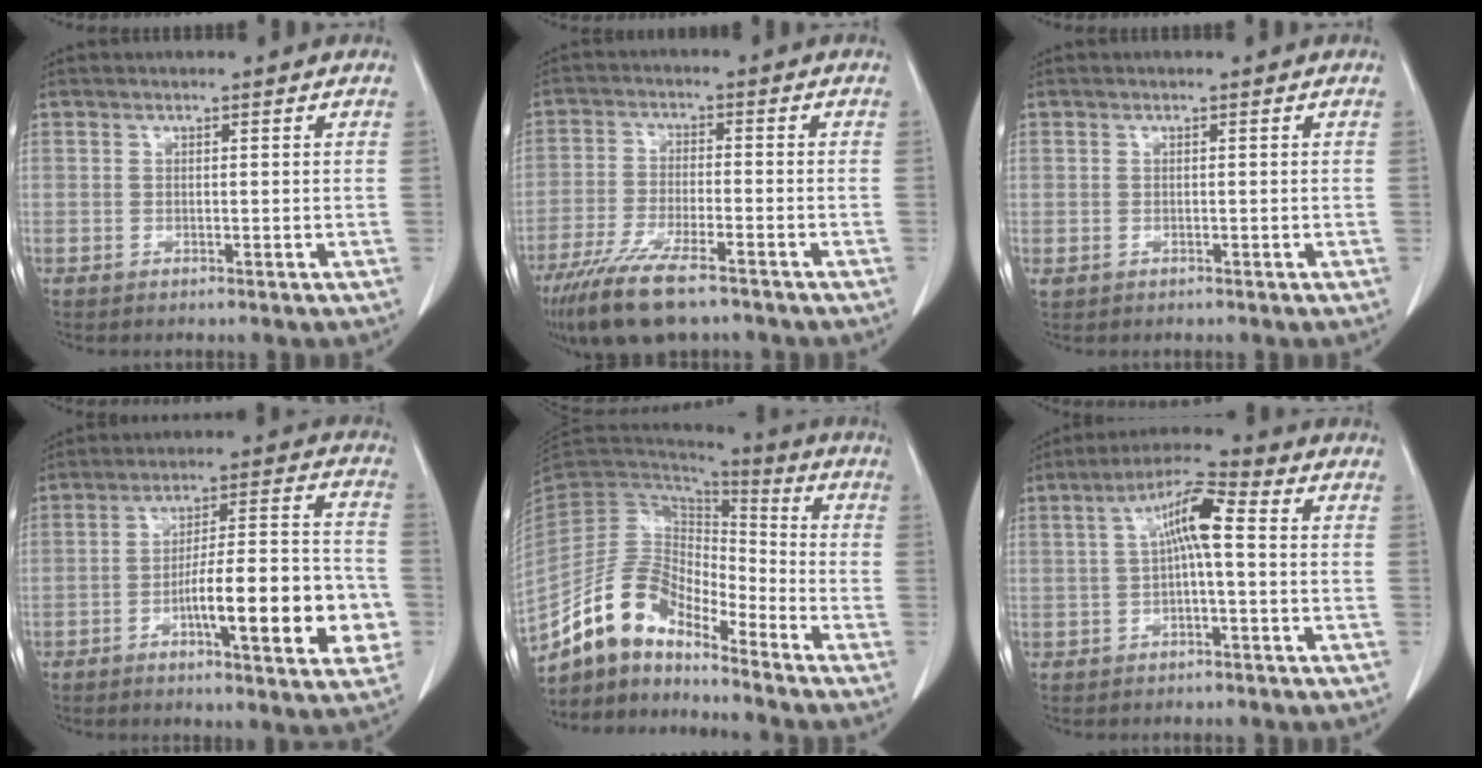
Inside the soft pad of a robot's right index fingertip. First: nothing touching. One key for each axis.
{"total": 12.2, "fx": -8.9, "fy": 2.8, "fz": 7.9, "tx": -0.145, "ty": -0.030, "tz": -0.156}
{"total": 0.8, "fx": -0.3, "fy": 0.7, "fz": 0.4, "tx": -0.007, "ty": 0.001, "tz": -0.003}
{"total": 17.0, "fx": -5.3, "fy": 3.0, "fz": 15.8, "tx": -0.224, "ty": 0.017, "tz": -0.074}
{"total": 12.0, "fx": -9.9, "fy": 4.2, "fz": 5.2, "tx": -0.105, "ty": 0.040, "tz": -0.190}
{"total": 7.3, "fx": 0.4, "fy": 1.2, "fz": 7.2, "tx": -0.133, "ty": 0.026, "tz": 0.003}